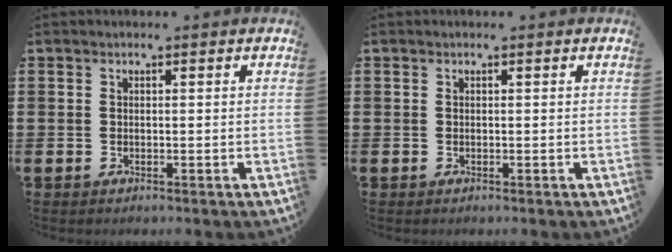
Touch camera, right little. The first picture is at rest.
{"total": 0.0}